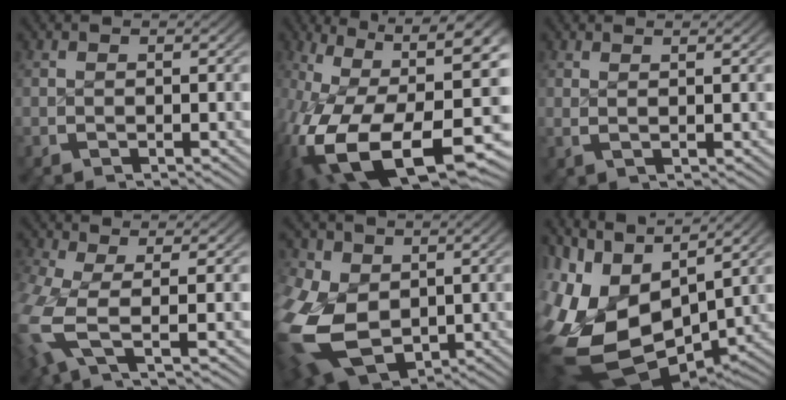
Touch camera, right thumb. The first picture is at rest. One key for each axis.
{"total": 20.6, "fx": -5.0, "fy": 12.6, "fz": 15.5, "tx": -0.309, "ty": -0.093, "tz": -0.031}
{"total": 1.3, "fx": 0.7, "fy": -0.1, "fz": 1.1, "tx": -0.021, "ty": -0.002, "tz": 0.017}
{"total": 6.5, "fx": -0.8, "fy": 3.7, "fz": 5.4, "tx": -0.164, "ty": -0.028, "tz": -0.007}
{"total": 13.6, "fx": -3.0, "fy": 10.2, "fz": 8.5, "tx": -0.242, "ty": -0.093, "tz": -0.004}
{"total": 18.7, "fx": -3.1, "fy": 13.0, "fz": 13.1, "tx": -0.290, "ty": -0.068, "tz": -0.017}